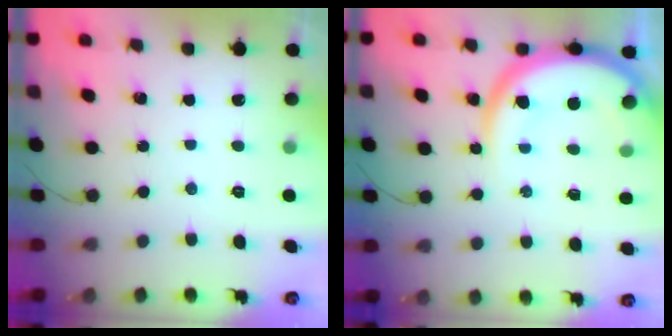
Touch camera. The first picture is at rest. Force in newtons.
{"total": 12.0, "press": 11.9, "slide": 1.1}